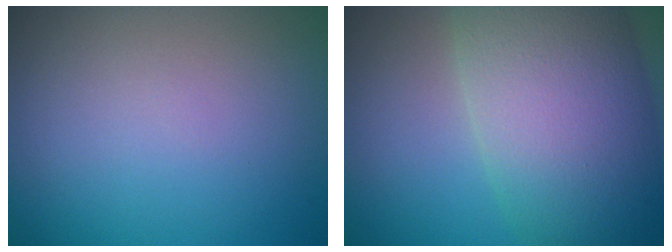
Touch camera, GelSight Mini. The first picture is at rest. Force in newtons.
{"total": 12.4, "press": 12.4, "slide": 0.5}